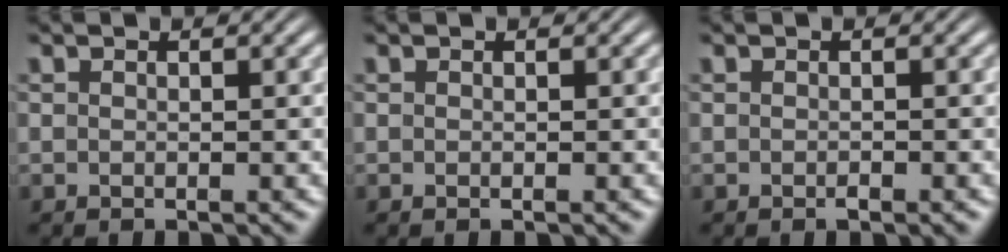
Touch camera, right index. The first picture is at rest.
{"total": 0.0}
{"total": 0.5, "force": [-0.5, 0.0, 0.3], "torque": [-0.004, -0.001, -0.008]}